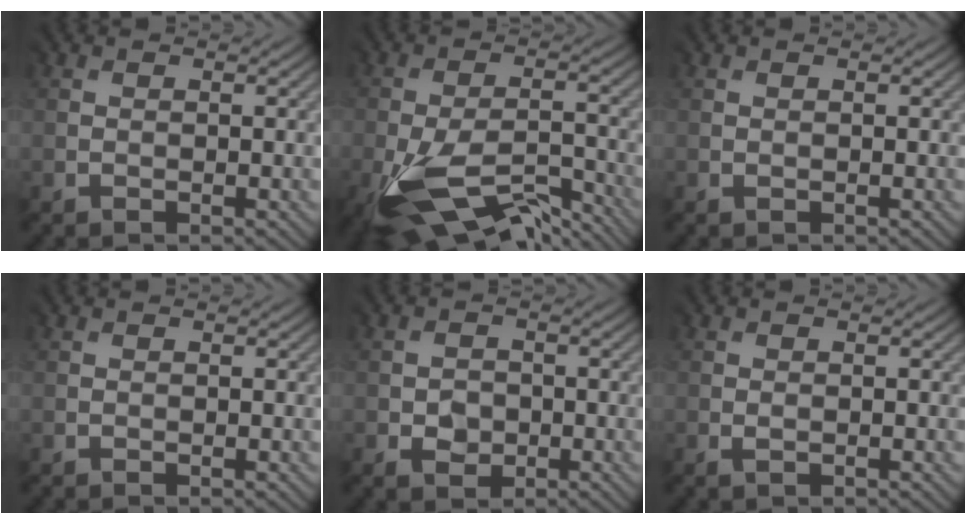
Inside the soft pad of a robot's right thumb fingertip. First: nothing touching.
{"total": 11.0, "force": [-7.5, 4.1, 7.0], "torque": [-0.155, -0.025, -0.139]}
{"total": 0.0}
{"total": 0.0}
{"total": 1.7, "force": [-0.9, 1.5, -0.2], "torque": [0.005, -0.005, -0.015]}
{"total": 0.6, "force": [-0.1, 0.4, 0.4], "torque": [-0.011, -0.001, 0.000]}